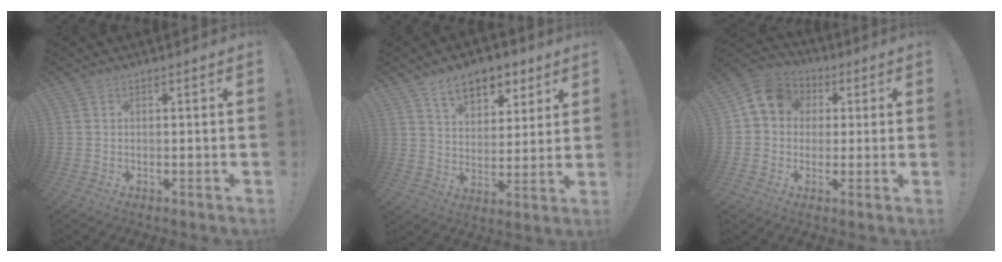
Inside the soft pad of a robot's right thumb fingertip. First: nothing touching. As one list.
[{"total": 11.6, "force": [7.6, 6.8, 5.6], "torque": [-0.075, -0.044, 0.137]}, {"total": 10.1, "force": [2.5, 8.6, 4.5], "torque": [-0.060, 0.005, 0.052]}]